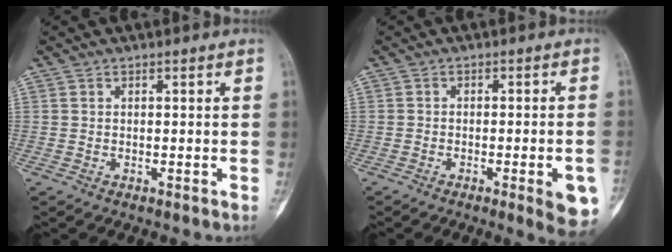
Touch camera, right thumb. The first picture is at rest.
{"total": 8.1, "force": [-3.3, 1.6, 7.2], "torque": [-0.079, 0.005, -0.037]}